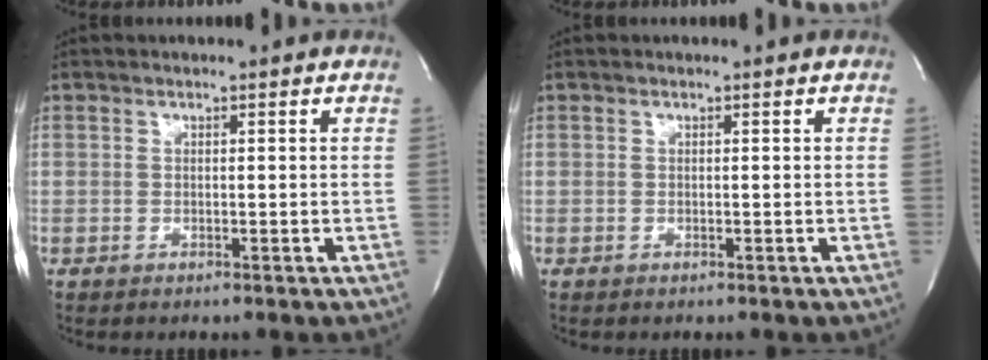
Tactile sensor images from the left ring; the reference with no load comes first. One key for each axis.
{"total": 0.0}